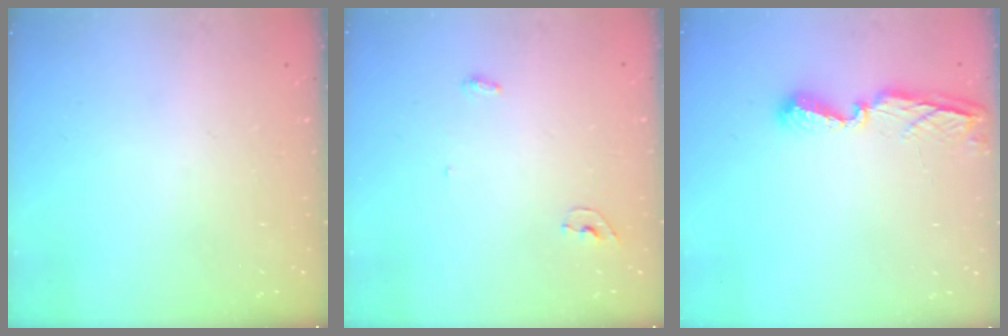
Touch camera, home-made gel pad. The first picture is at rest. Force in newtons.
{"total": 6.4, "press": 4.1, "slide": 4.9}
{"total": 8.0, "press": 7.9, "slide": 1.0}